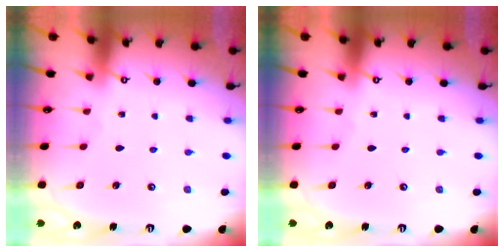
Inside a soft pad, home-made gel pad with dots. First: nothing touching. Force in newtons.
{"total": 0.0}